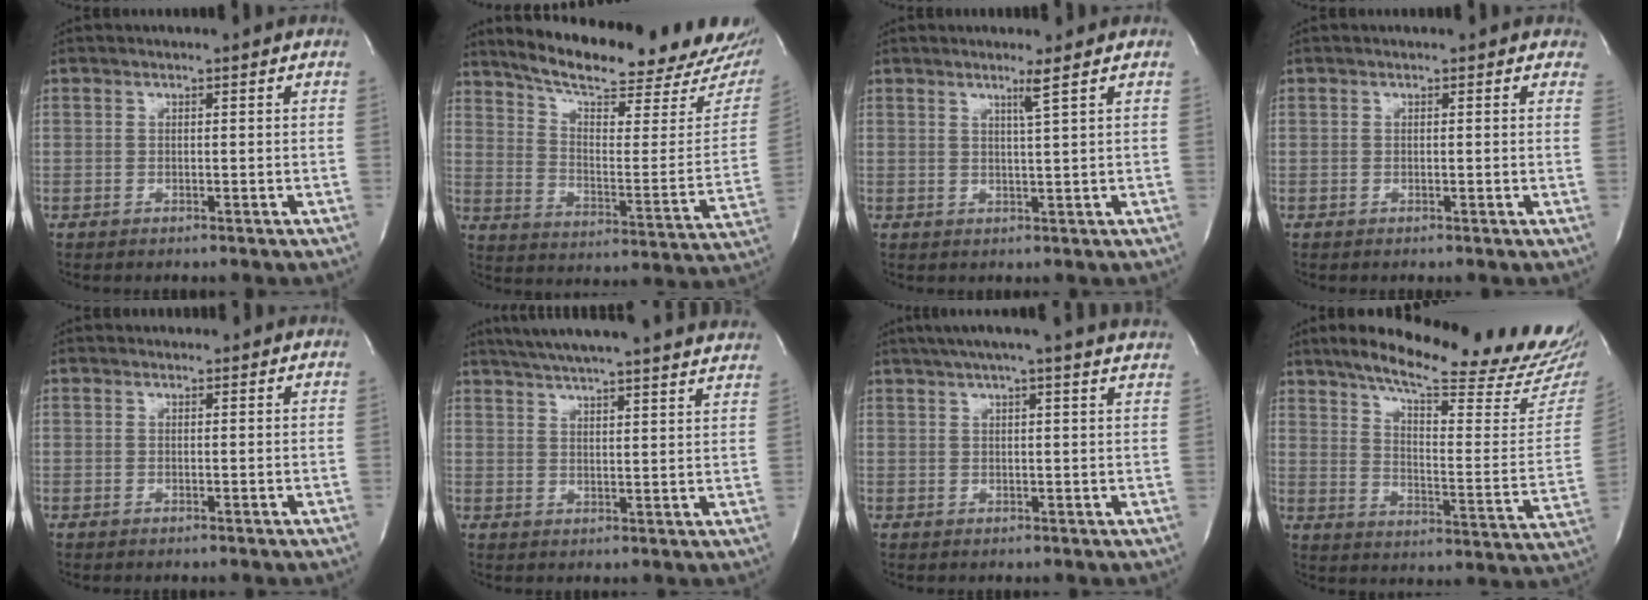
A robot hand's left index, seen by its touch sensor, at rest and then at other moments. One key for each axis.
{"total": 25.8, "fx": 22.7, "fy": 4.3, "fz": 11.3, "tx": -0.175, "ty": -0.075, "tz": 0.294}
{"total": 2.2, "fx": 1.3, "fy": -1.1, "fz": 1.5, "tx": -0.039, "ty": -0.014, "tz": 0.028}
{"total": 1.8, "fx": 1.5, "fy": 1.0, "fz": 0.3, "tx": 0.005, "ty": -0.004, "tz": -0.003}
{"total": 1.0, "fx": 0.9, "fy": 0.5, "fz": -0.1, "tx": -0.006, "ty": 0.009, "tz": 0.010}
{"total": 26.4, "fx": 24.1, "fy": 1.8, "fz": 10.7, "tx": -0.178, "ty": -0.022, "tz": 0.304}
{"total": 16.7, "fx": 14.8, "fy": -0.4, "fz": 7.7, "tx": -0.126, "ty": 0.007, "tz": 0.180}
{"total": 26.2, "fx": 22.8, "fy": 1.7, "fz": 12.7, "tx": -0.192, "ty": -0.089, "tz": 0.293}